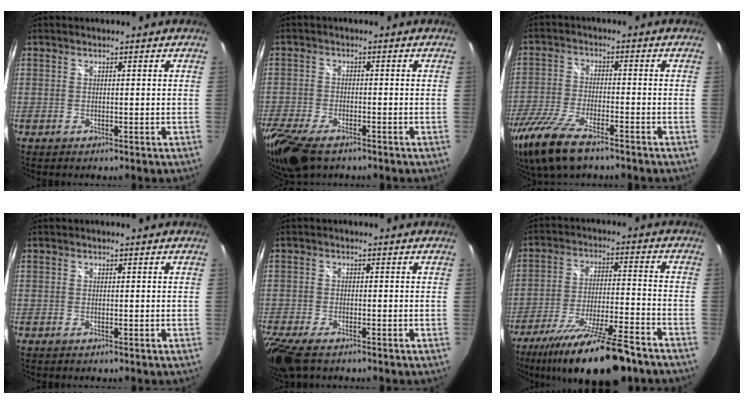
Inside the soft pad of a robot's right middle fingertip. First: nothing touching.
{"total": 13.2, "force": [-9.3, 5.5, 7.6], "torque": [-0.195, -0.052, -0.171]}
{"total": 14.7, "force": [-10.3, 4.5, 9.4], "torque": [-0.215, -0.043, -0.197]}
{"total": 0.0}
{"total": 8.3, "force": [-5.9, 2.7, 5.2], "torque": [-0.128, -0.041, -0.114]}
{"total": 20.0, "force": [-15.5, 3.2, 12.1], "torque": [-0.227, -0.042, -0.245]}